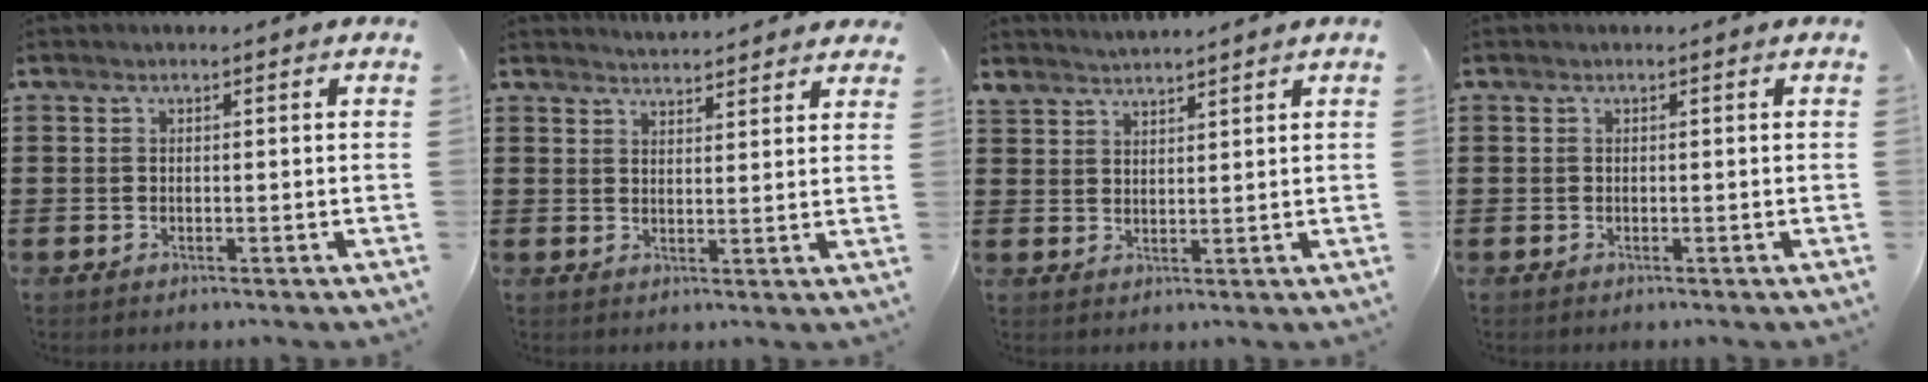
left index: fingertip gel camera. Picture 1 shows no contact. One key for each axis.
{"total": 3.0, "fx": 3.0, "fy": -0.1, "fz": 0.1, "tx": -0.011, "ty": -0.012, "tz": 0.054}
{"total": 2.5, "fx": 2.5, "fy": -0.4, "fz": -0.4, "tx": 0.001, "ty": -0.009, "tz": 0.048}
{"total": 0.0}